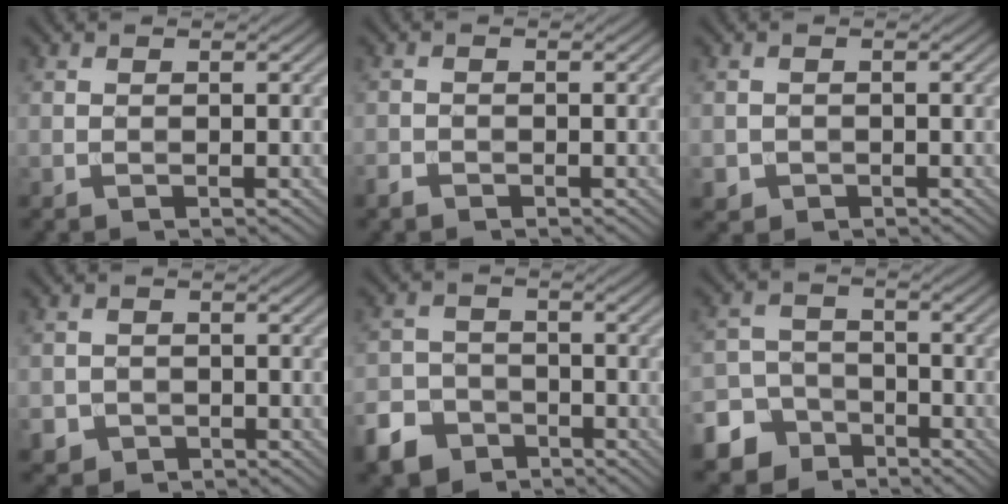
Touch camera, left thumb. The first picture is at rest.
{"total": 1.3, "force": [-1.0, 0.7, 0.4], "torque": [-0.008, -0.003, -0.024]}
{"total": 1.5, "force": [-0.7, 1.3, 0.2], "torque": [-0.001, -0.008, -0.015]}
{"total": 2.8, "force": [-1.5, 2.3, 0.5], "torque": [-0.011, -0.006, -0.031]}
{"total": 7.2, "force": [-4.8, 4.8, 2.4], "torque": [-0.050, -0.013, -0.095]}
{"total": 7.5, "force": [-5.1, 5.1, 2.0], "torque": [-0.036, -0.013, -0.108]}